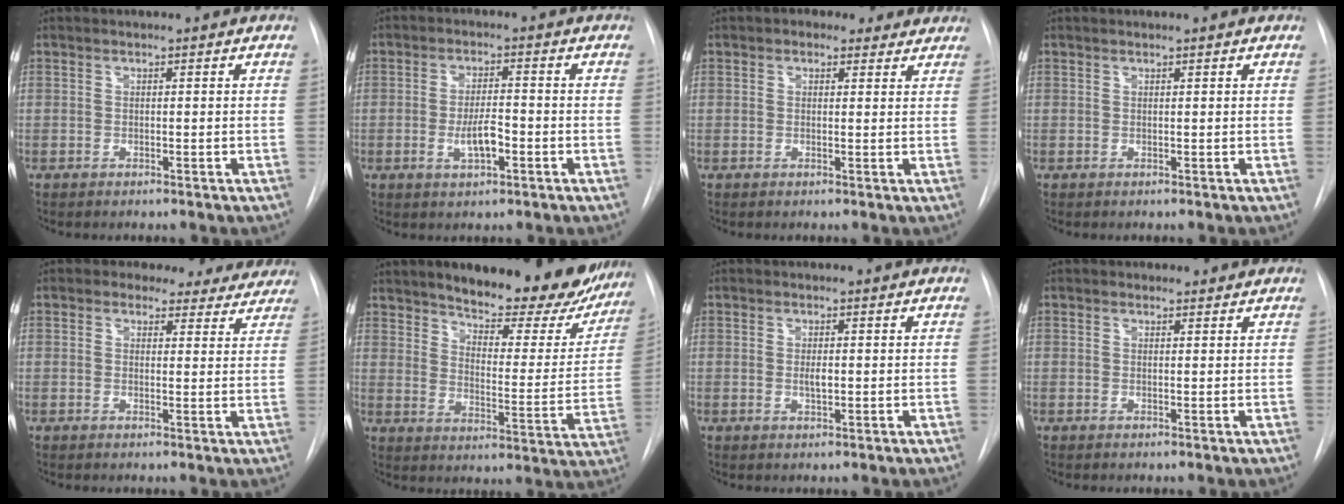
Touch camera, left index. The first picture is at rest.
{"total": 4.7, "force": [-1.5, 1.5, 4.2], "torque": [-0.077, 0.000, -0.023]}
{"total": 5.4, "force": [4.0, 3.0, 1.9], "torque": [-0.015, 0.019, 0.047]}
{"total": 0.6, "force": [0.5, 0.0, 0.2], "torque": [-0.007, 0.007, 0.009]}
{"total": 10.2, "force": [8.9, 4.8, 1.6], "torque": [0.014, 0.002, 0.078]}
{"total": 22.2, "force": [18.4, 6.5, 10.7], "torque": [-0.141, -0.041, 0.228]}
{"total": 1.5, "force": [0.1, 0.5, 1.4], "torque": [-0.026, -0.002, 0.003]}
{"total": 1.2, "force": [1.0, 0.6, 0.0], "torque": [-0.001, 0.003, 0.010]}